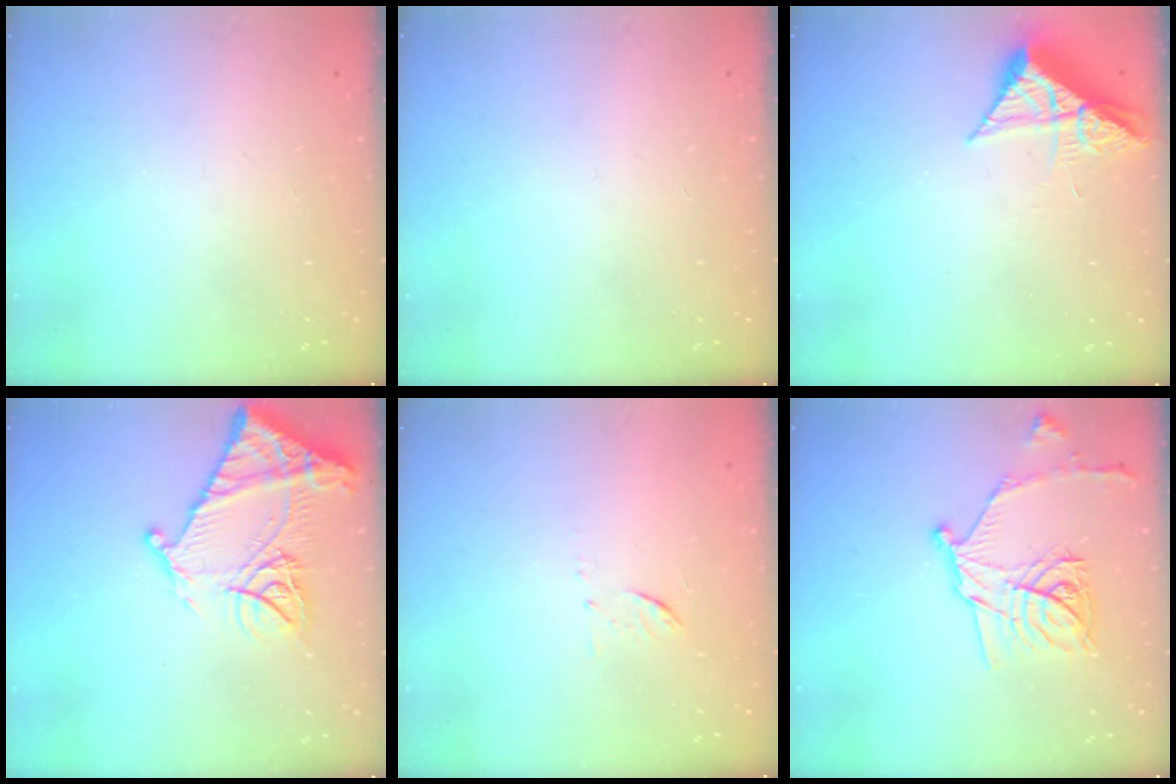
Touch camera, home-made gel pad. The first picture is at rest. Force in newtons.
{"total": 0.0}
{"total": 7.0, "press": 7.0, "slide": 0.3}
{"total": 16.9, "press": 16.8, "slide": 1.5}
{"total": 6.0, "press": 6.0, "slide": 0.4}
{"total": 16.7, "press": 16.6, "slide": 0.6}